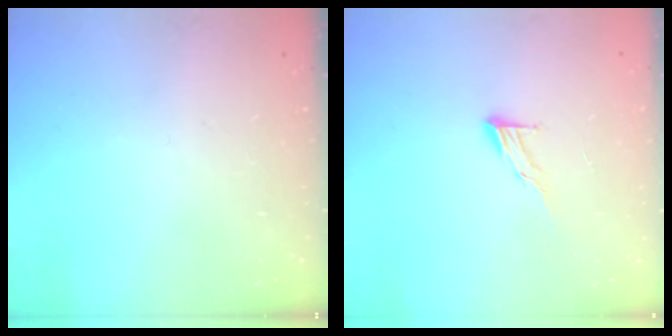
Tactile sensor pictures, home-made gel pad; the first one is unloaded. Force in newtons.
{"total": 7.2, "press": 7.2, "slide": 0.6}